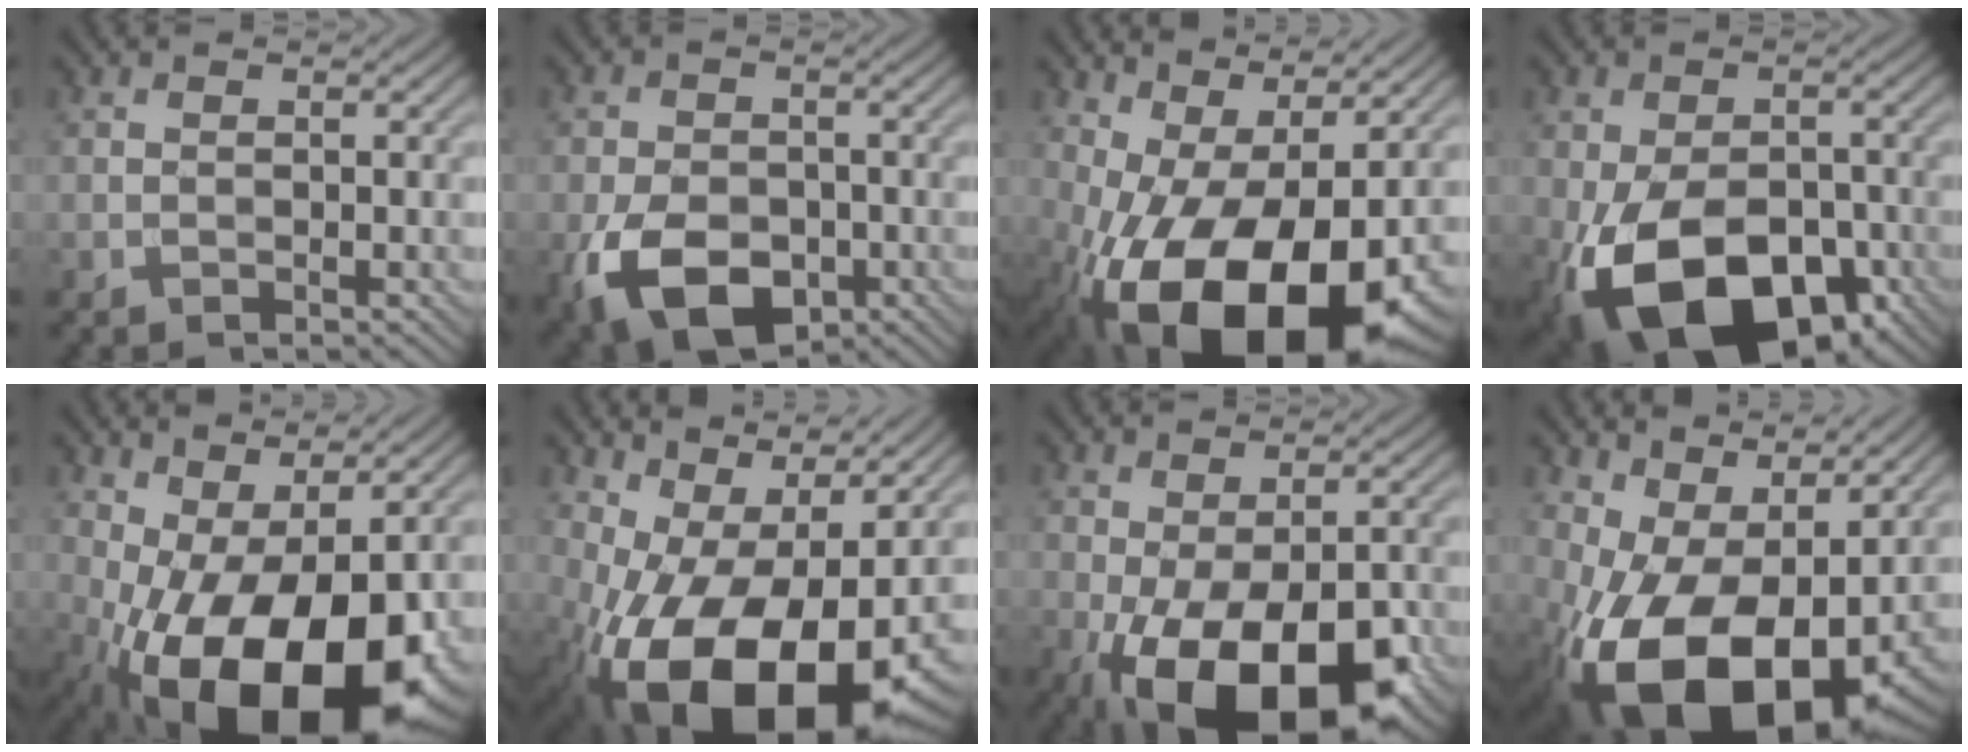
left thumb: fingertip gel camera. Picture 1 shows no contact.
{"total": 9.3, "force": [-3.8, 6.2, 5.9], "torque": [-0.130, -0.023, -0.068]}
{"total": 19.6, "force": [-5.0, 10.1, 16.0], "torque": [-0.278, -0.027, -0.064]}
{"total": 15.6, "force": [-6.3, 9.5, 10.7], "torque": [-0.207, -0.037, -0.105]}
{"total": 19.3, "force": [-4.8, 9.6, 16.0], "torque": [-0.256, -0.029, -0.050]}
{"total": 19.0, "force": [-3.3, 10.9, 15.3], "torque": [-0.256, -0.023, -0.038]}
{"total": 15.3, "force": [-6.7, 7.7, 11.4], "torque": [-0.194, -0.038, -0.092]}
{"total": 18.4, "force": [-1.9, 11.5, 14.3], "torque": [-0.256, -0.035, -0.009]}